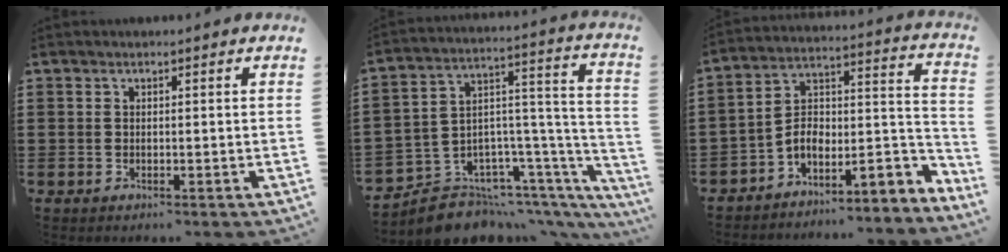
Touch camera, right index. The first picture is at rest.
{"total": 7.8, "force": [-6.6, 3.7, 1.9], "torque": [-0.040, 0.003, -0.121]}
{"total": 5.5, "force": [-2.5, 3.3, 3.7], "torque": [-0.074, -0.016, -0.046]}